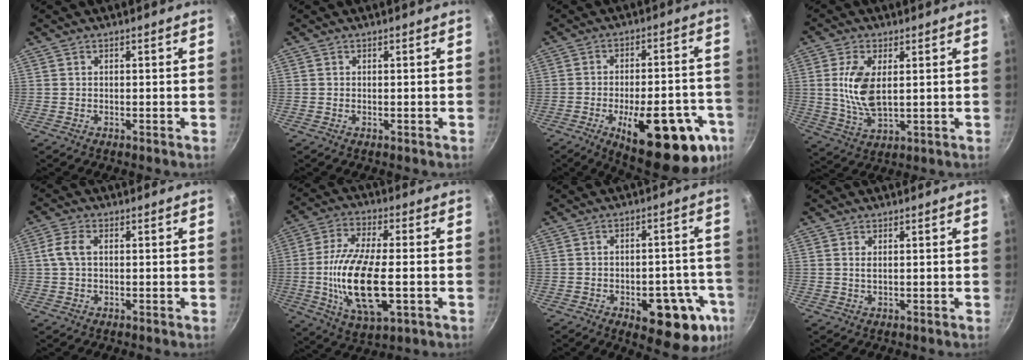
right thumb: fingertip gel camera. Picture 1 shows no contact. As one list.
[{"total": 0.0}, {"total": 22.5, "force": [-9.7, 8.3, 18.5], "torque": [-0.206, 0.035, -0.123]}, {"total": 9.7, "force": [1.4, 4.8, 8.3], "torque": [-0.170, -0.013, 0.035]}, {"total": 4.0, "force": [0.5, 2.4, 3.2], "torque": [-0.081, 0.011, 0.007]}, {"total": 17.6, "force": [-2.5, 7.2, 15.9], "torque": [-0.313, 0.001, -0.040]}, {"total": 14.9, "force": [-6.5, 6.3, 11.8], "torque": [-0.117, 0.038, -0.072]}, {"total": 1.1, "force": [0.3, 0.5, 1.0], "torque": [-0.021, -0.002, 0.010]}]